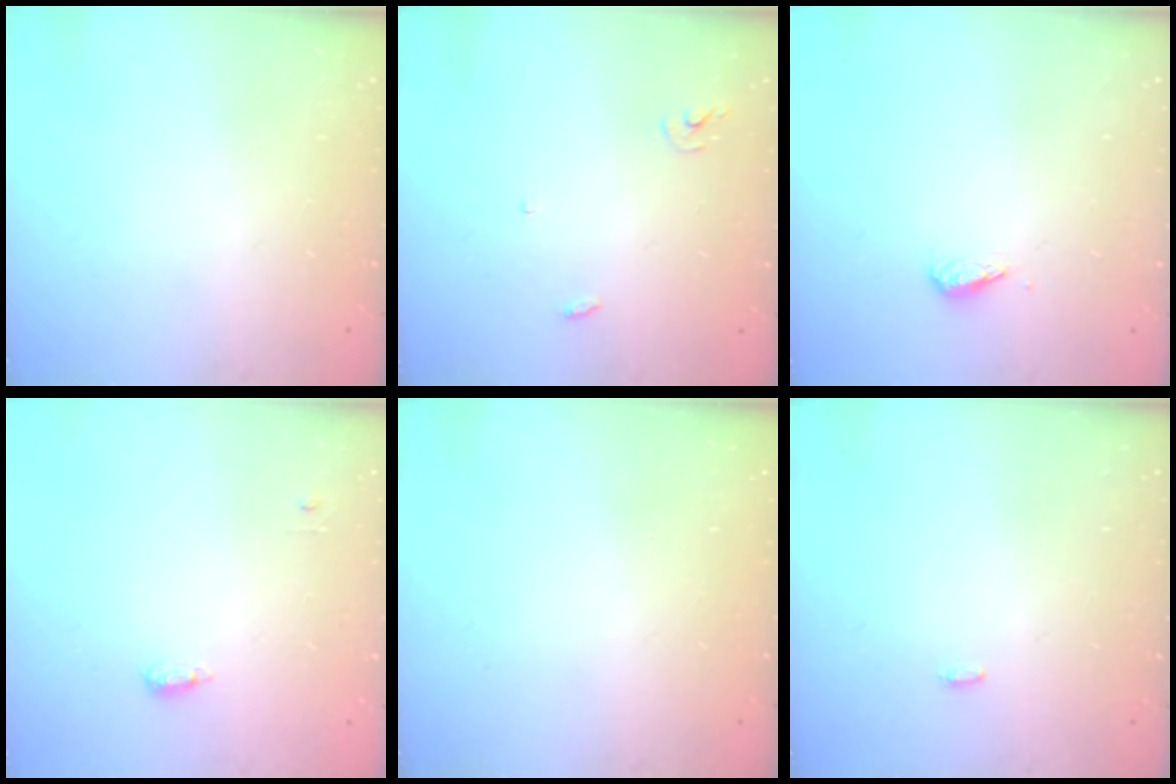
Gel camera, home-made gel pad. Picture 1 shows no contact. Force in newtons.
{"total": 3.0, "press": 3.0, "slide": 0.2}
{"total": 3.0, "press": 2.9, "slide": 0.6}
{"total": 3.7, "press": 3.6, "slide": 1.0}
{"total": 0.0}
{"total": 3.3, "press": 1.6, "slide": 2.9}